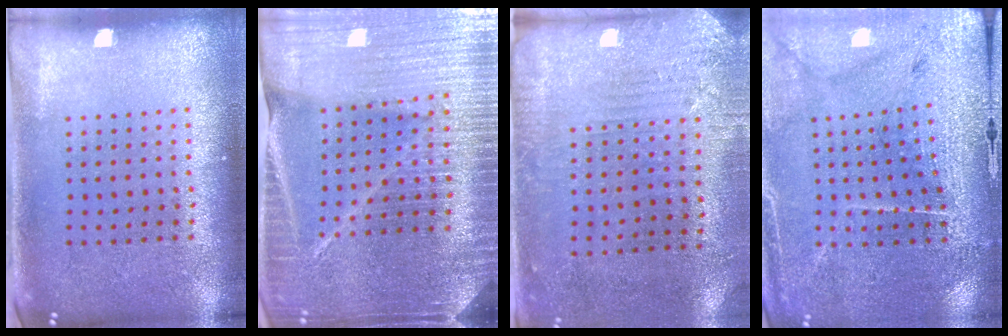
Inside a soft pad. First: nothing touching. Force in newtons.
{"total": 5.3, "press": 4.7, "slide": 2.4}
{"total": 2.8, "press": 2.3, "slide": 1.5}
{"total": 3.1, "press": 3.1, "slide": 0.1}